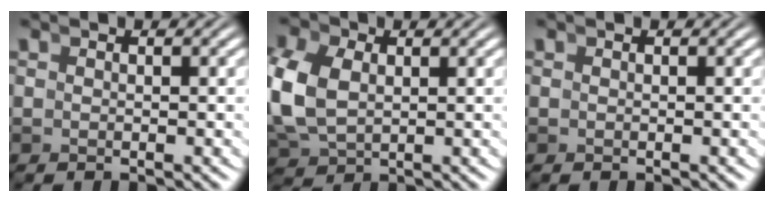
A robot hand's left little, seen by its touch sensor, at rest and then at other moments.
{"total": 5.4, "force": [0.2, 4.3, 3.3], "torque": [-0.097, -0.014, 0.018]}
{"total": 0.0}